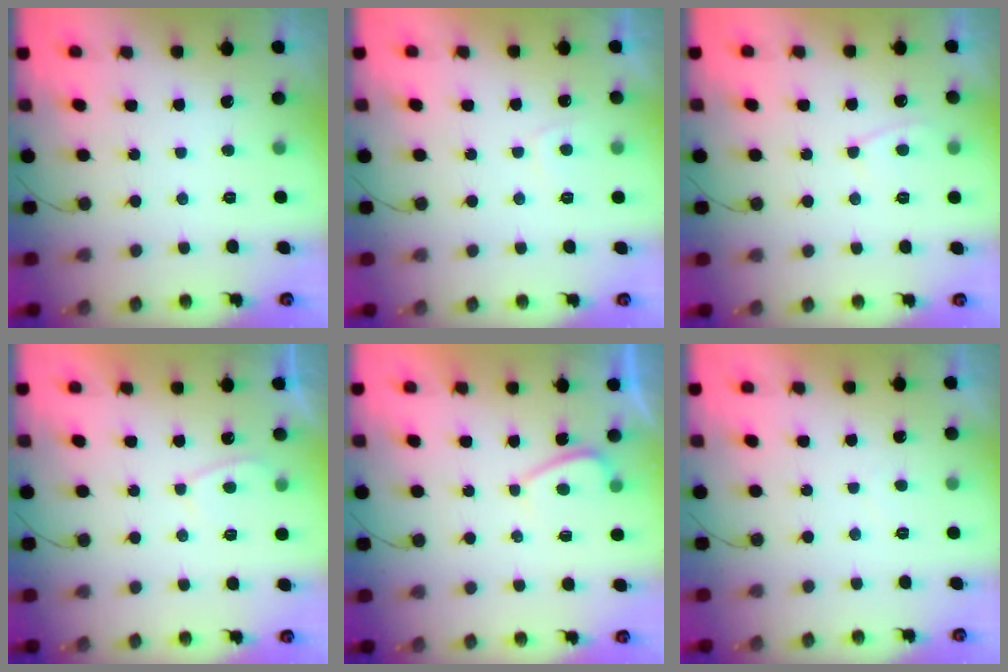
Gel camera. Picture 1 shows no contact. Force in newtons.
{"total": 1.8, "press": 1.6, "slide": 0.7}
{"total": 4.2, "press": 4.1, "slide": 0.5}
{"total": 2.2, "press": 2.2, "slide": 0.5}
{"total": 2.0, "press": 1.9, "slide": 0.7}
{"total": 0.5, "press": 0.3, "slide": 0.5}